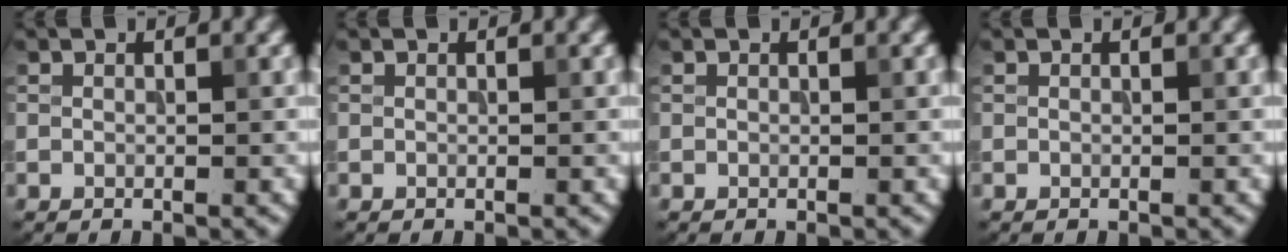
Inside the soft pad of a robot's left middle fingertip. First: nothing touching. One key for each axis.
{"total": 0.0}
{"total": 0.0}
{"total": 0.0}